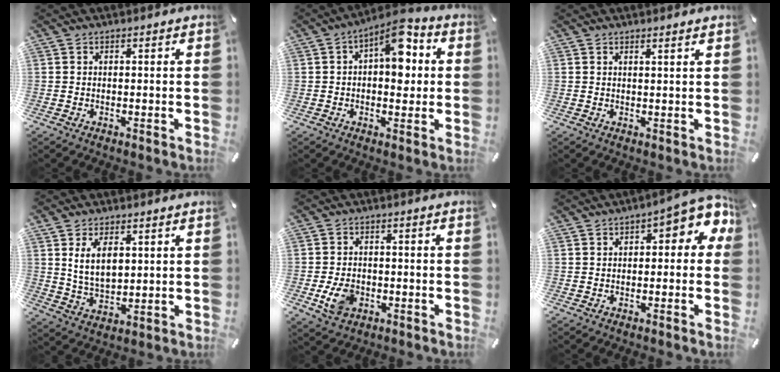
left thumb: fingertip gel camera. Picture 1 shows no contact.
{"total": 10.1, "force": [2.8, 5.4, 8.0], "torque": [-0.097, -0.020, 0.043]}
{"total": 1.3, "force": [1.0, -0.2, 0.9], "torque": [-0.015, -0.003, 0.018]}
{"total": 7.6, "force": [2.8, 4.3, 5.6], "torque": [-0.116, -0.006, 0.045]}
{"total": 6.6, "force": [-2.1, 4.8, 4.1], "torque": [-0.083, 0.003, -0.039]}
{"total": 7.5, "force": [2.6, 3.3, 6.2], "torque": [-0.083, -0.016, 0.038]}